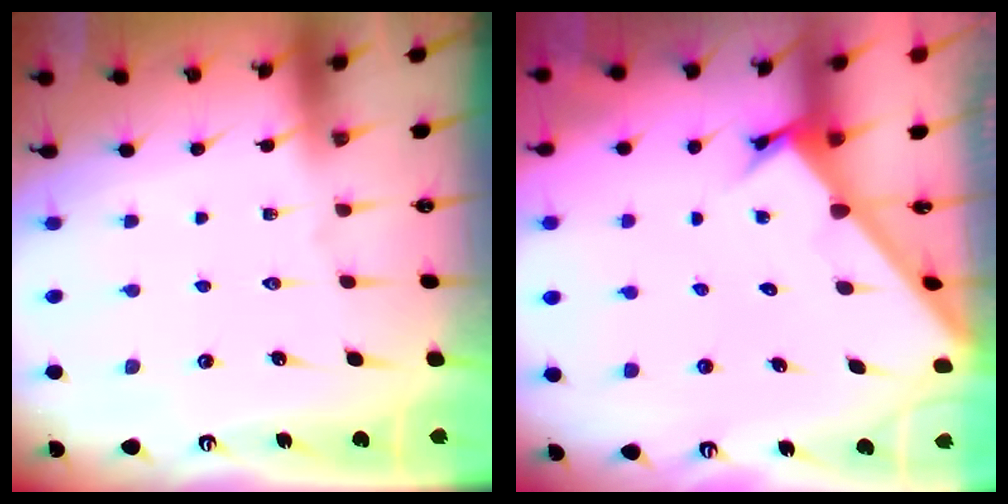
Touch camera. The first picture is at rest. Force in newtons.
{"total": 2.6, "press": 2.6, "slide": 0.2}